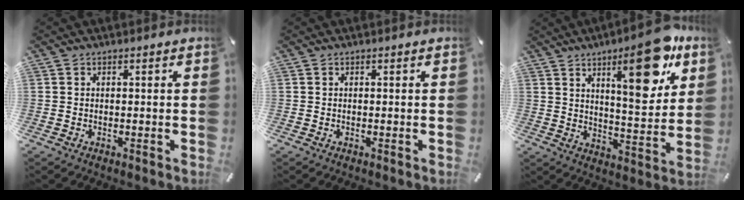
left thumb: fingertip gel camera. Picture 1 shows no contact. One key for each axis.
{"total": 0.0}
{"total": 19.3, "fx": 10.3, "fy": 7.1, "fz": 14.7, "tx": -0.191, "ty": -0.055, "tz": 0.154}